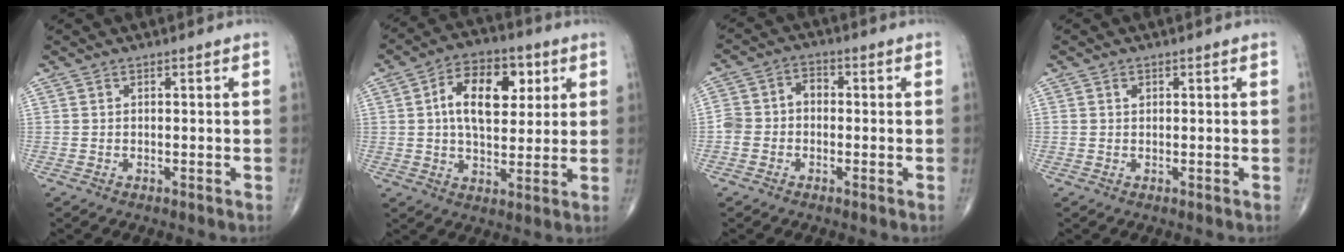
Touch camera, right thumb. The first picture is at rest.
{"total": 13.7, "force": [3.5, 8.0, 10.5], "torque": [-0.139, 0.001, 0.051]}
{"total": 5.5, "force": [-1.0, 4.5, 3.0], "torque": [-0.046, 0.028, -0.027]}
{"total": 0.9, "force": [0.4, 0.7, 0.4], "torque": [-0.001, -0.001, 0.007]}